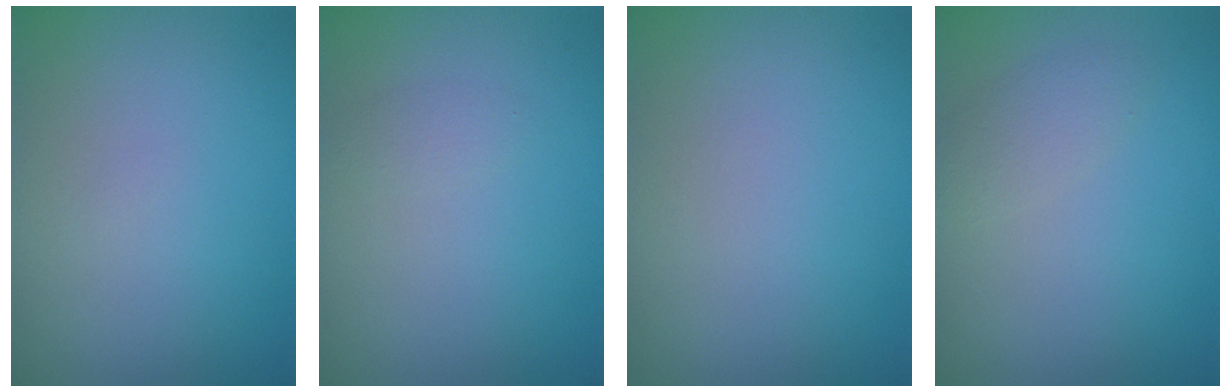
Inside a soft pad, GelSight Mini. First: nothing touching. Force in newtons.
{"total": 0.9, "press": 0.9, "slide": 0.1}
{"total": 0.0}
{"total": 1.7, "press": 1.7, "slide": 0.1}